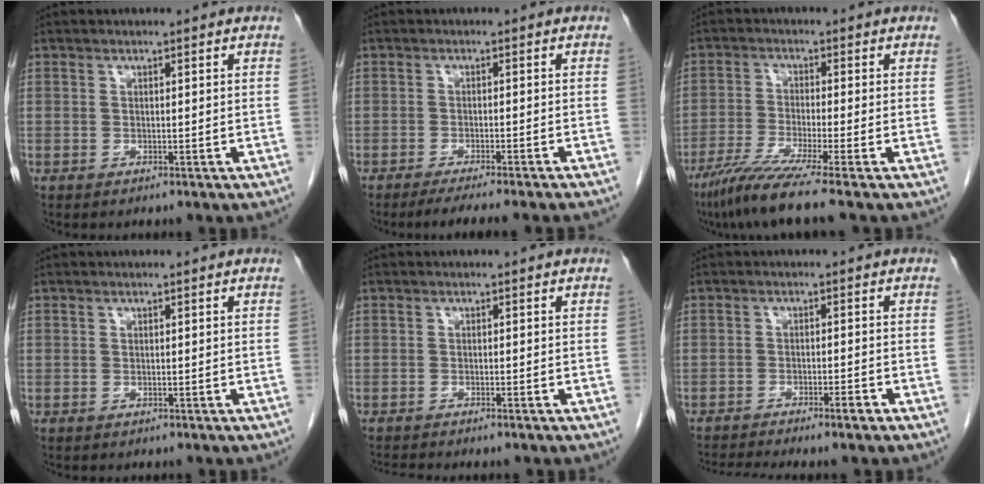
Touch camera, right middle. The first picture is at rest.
{"total": 8.3, "force": [-7.1, -0.8, 4.2], "torque": [-0.033, -0.018, -0.101]}
{"total": 7.9, "force": [-5.9, -1.5, 5.1], "torque": [-0.090, -0.032, -0.109]}
{"total": 0.0}
{"total": 1.8, "force": [-1.5, -0.5, 0.7], "torque": [-0.015, -0.002, -0.028]}
{"total": 5.9, "force": [-4.6, -0.1, 3.8], "torque": [-0.059, -0.006, -0.073]}